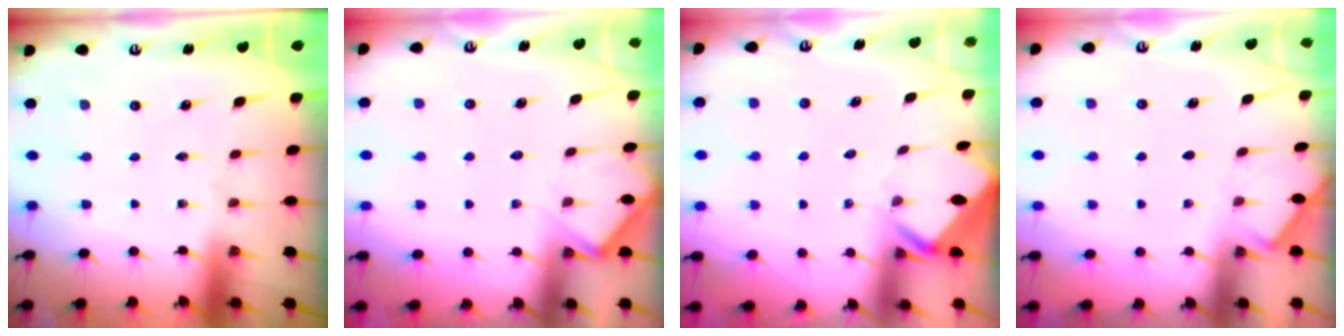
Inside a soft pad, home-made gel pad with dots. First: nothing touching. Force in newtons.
{"total": 6.0, "press": 6.0, "slide": 0.5}
{"total": 2.9, "press": 2.9, "slide": 0.2}
{"total": 2.0, "press": 1.9, "slide": 0.3}